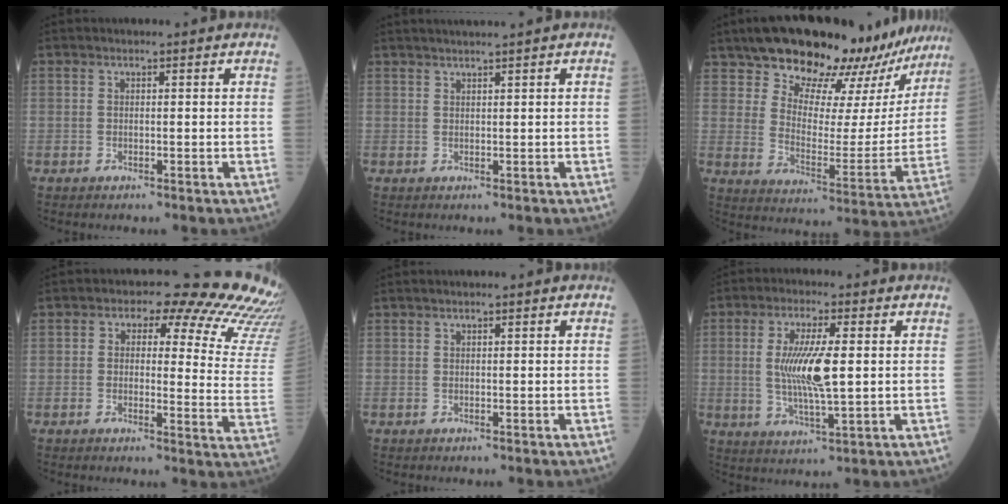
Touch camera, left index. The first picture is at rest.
{"total": 3.2, "force": [2.8, -0.7, 1.3], "torque": [-0.011, 0.020, 0.054]}
{"total": 22.8, "force": [19.5, 7.5, 9.1], "torque": [-0.115, -0.010, 0.257]}
{"total": 16.9, "force": [13.5, 5.4, 8.6], "torque": [-0.081, -0.032, 0.126]}
{"total": 0.8, "force": [0.7, 0.1, 0.4], "torque": [-0.010, 0.017, 0.018]}
{"total": 8.9, "force": [0.7, 1.3, 8.8], "torque": [-0.182, -0.005, 0.019]}